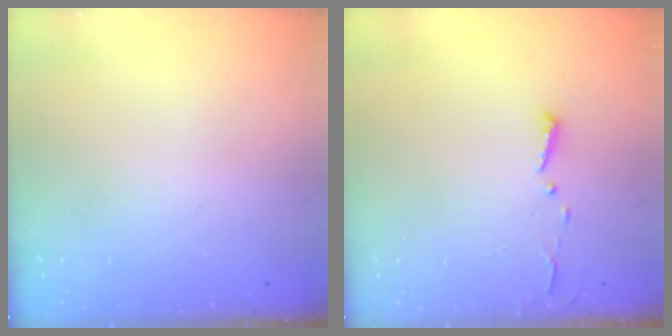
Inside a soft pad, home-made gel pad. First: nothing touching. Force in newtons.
{"total": 3.0, "press": 2.9, "slide": 0.3}